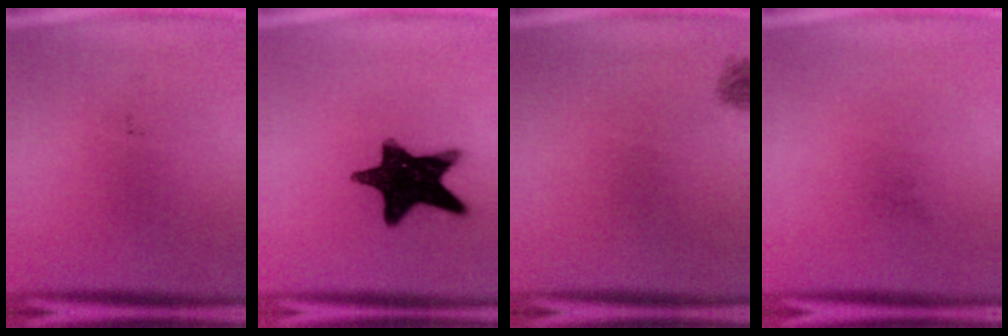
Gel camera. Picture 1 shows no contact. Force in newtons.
{"total": 16.6}
{"total": 1.0}
{"total": 0.0}